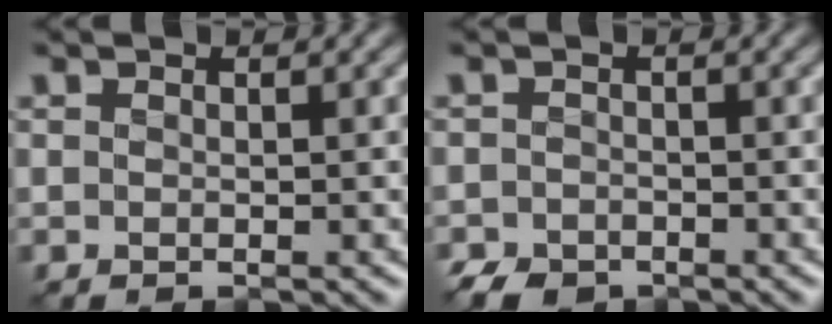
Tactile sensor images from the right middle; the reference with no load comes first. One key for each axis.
{"total": 2.7, "fx": -2.2, "fy": 1.4, "fz": 0.8, "tx": -0.009, "ty": -0.004, "tz": -0.045}